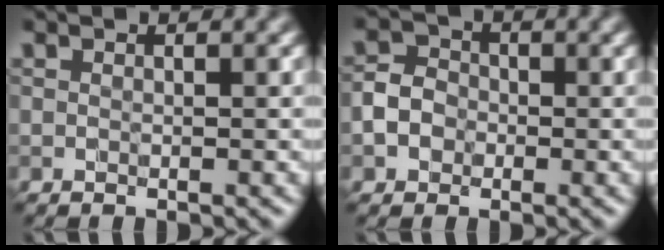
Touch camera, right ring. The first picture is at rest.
{"total": 2.5, "force": [-0.8, 2.2, 0.9], "torque": [-0.004, 0.002, -0.019]}